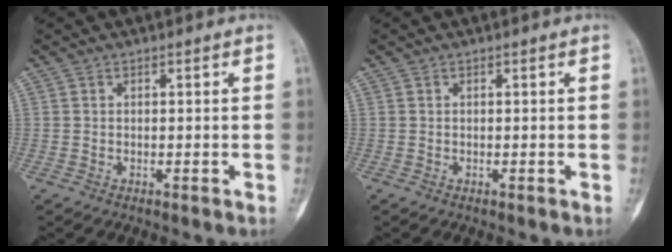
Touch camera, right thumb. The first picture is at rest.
{"total": 0.0}